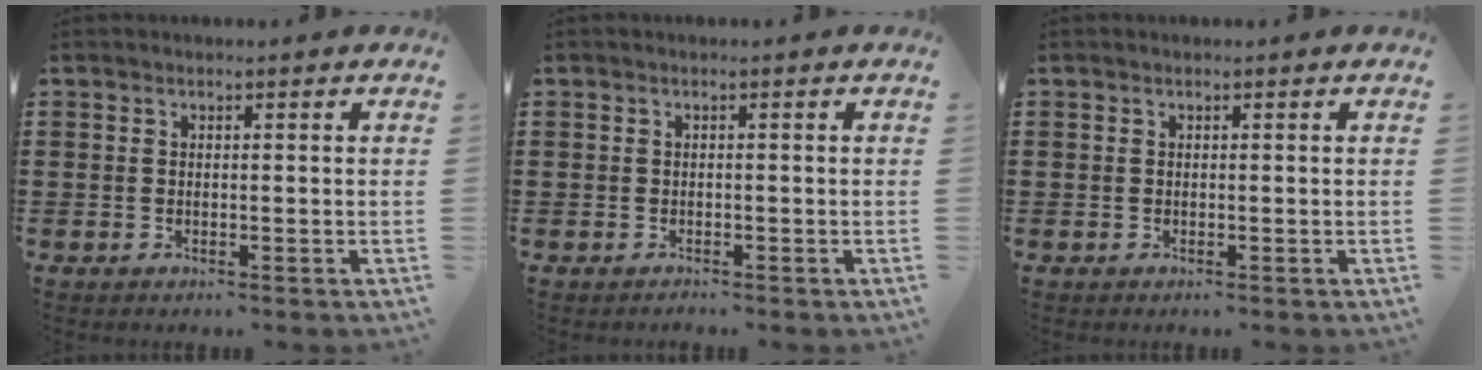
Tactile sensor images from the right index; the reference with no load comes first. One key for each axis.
{"total": 0.6, "fx": -0.5, "fy": 0.3, "fz": -0.1, "tx": 0.002, "ty": 0.004, "tz": -0.013}
{"total": 0.0}